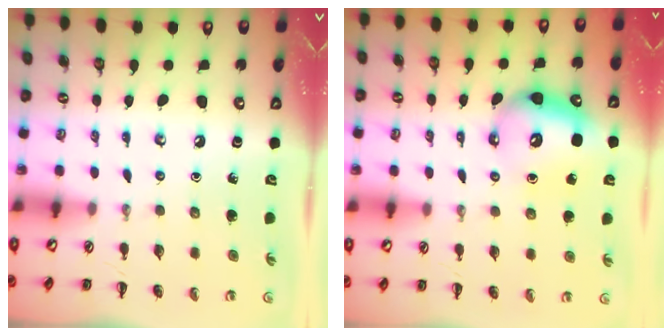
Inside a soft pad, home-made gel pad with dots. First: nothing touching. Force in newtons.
{"total": 8.6, "press": 8.5, "slide": 0.9}